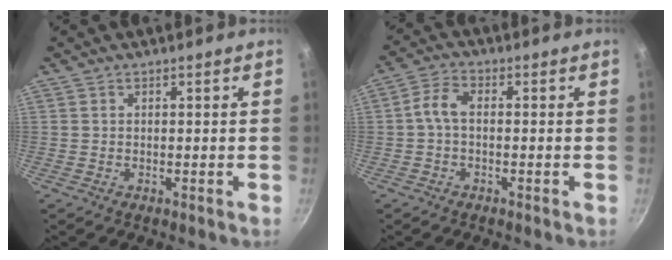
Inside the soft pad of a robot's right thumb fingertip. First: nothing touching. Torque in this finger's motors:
{"motor_torque": [1.23, 1.80, 1.56, -0.29, 0.11]}